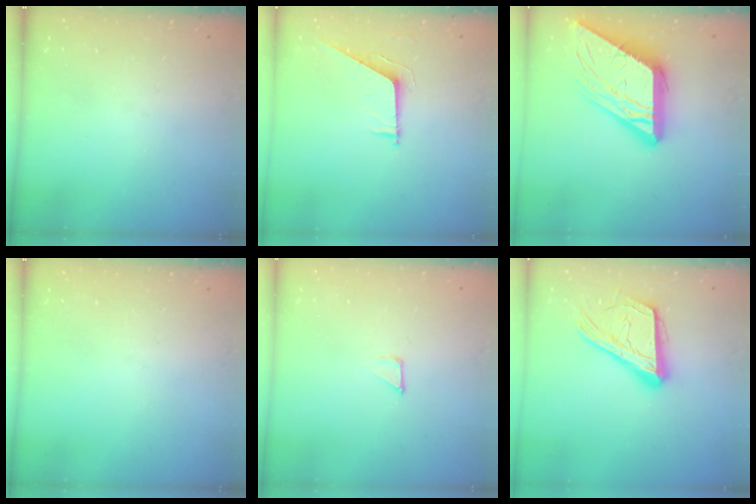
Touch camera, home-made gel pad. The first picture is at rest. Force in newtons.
{"total": 6.5, "press": 6.5, "slide": 0.2}
{"total": 19.3, "press": 19.2, "slide": 2.3}
{"total": 0.0}
{"total": 1.2, "press": 1.2, "slide": 0.0}
{"total": 18.8, "press": 18.7, "slide": 2.4}